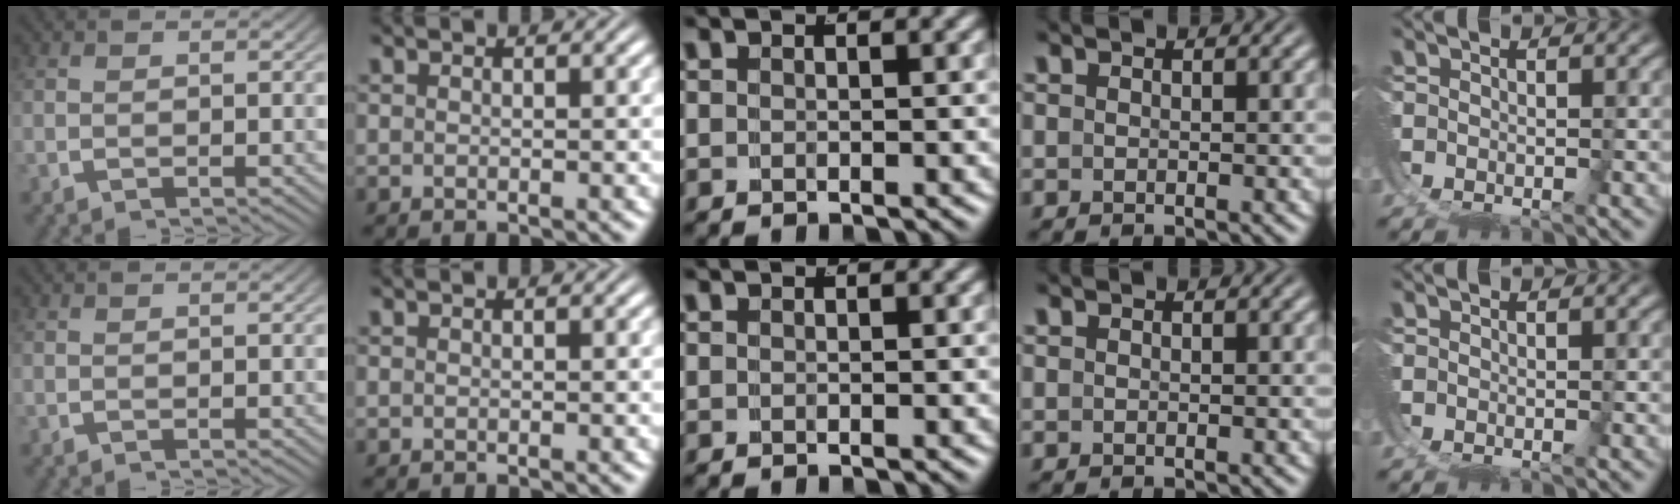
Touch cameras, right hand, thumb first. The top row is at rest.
{}